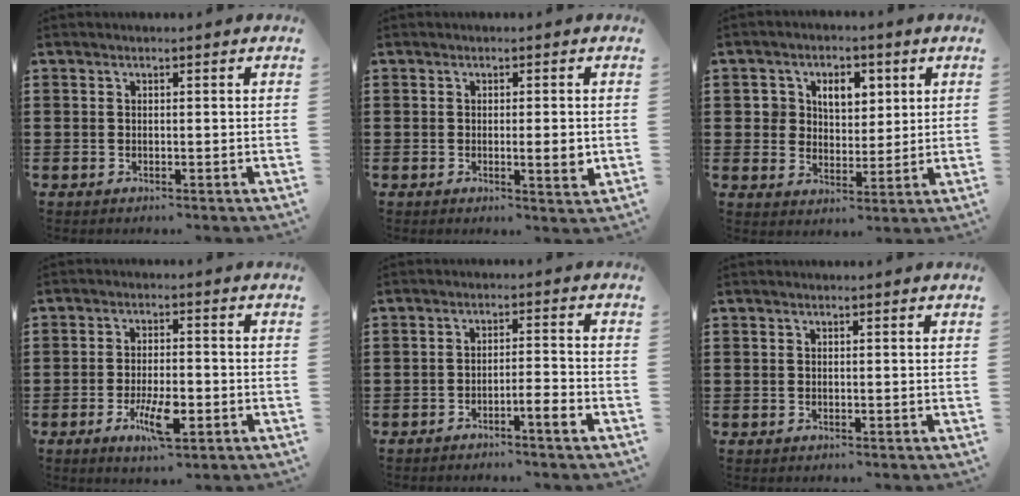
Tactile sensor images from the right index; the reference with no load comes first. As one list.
[{"total": 3.2, "force": [-0.3, 0.4, 3.1], "torque": [-0.053, -0.004, -0.004]}, {"total": 5.3, "force": [2.1, 4.2, 2.6], "torque": [-0.069, 0.019, 0.036]}, {"total": 6.7, "force": [-2.7, 2.0, 5.9], "torque": [-0.120, -0.011, -0.048]}, {"total": 3.5, "force": [-2.5, 0.0, 2.4], "torque": [-0.040, 0.002, -0.047]}, {"total": 0.0}]